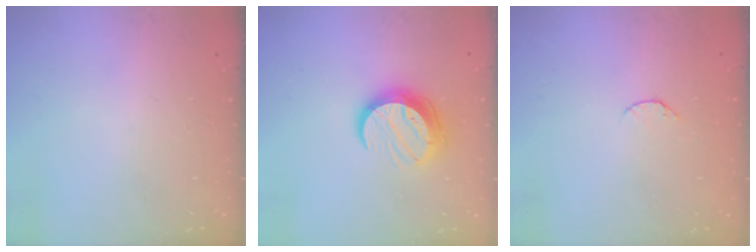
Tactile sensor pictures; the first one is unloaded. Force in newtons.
{"total": 10.7, "press": 10.7, "slide": 0.7}
{"total": 5.6, "press": 5.5, "slide": 0.6}